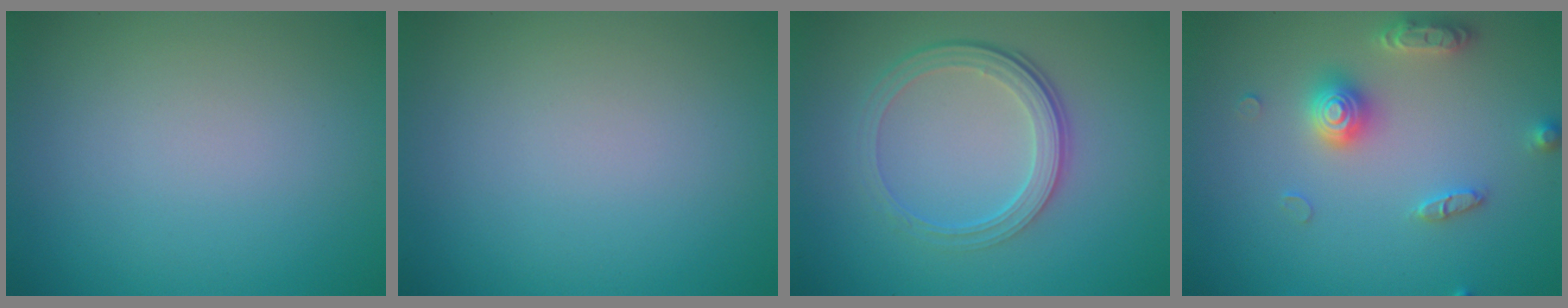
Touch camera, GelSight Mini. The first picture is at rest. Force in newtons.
{"total": 0.0}
{"total": 4.3, "press": 3.0, "slide": 3.1}
{"total": 3.7, "press": 3.6, "slide": 0.4}